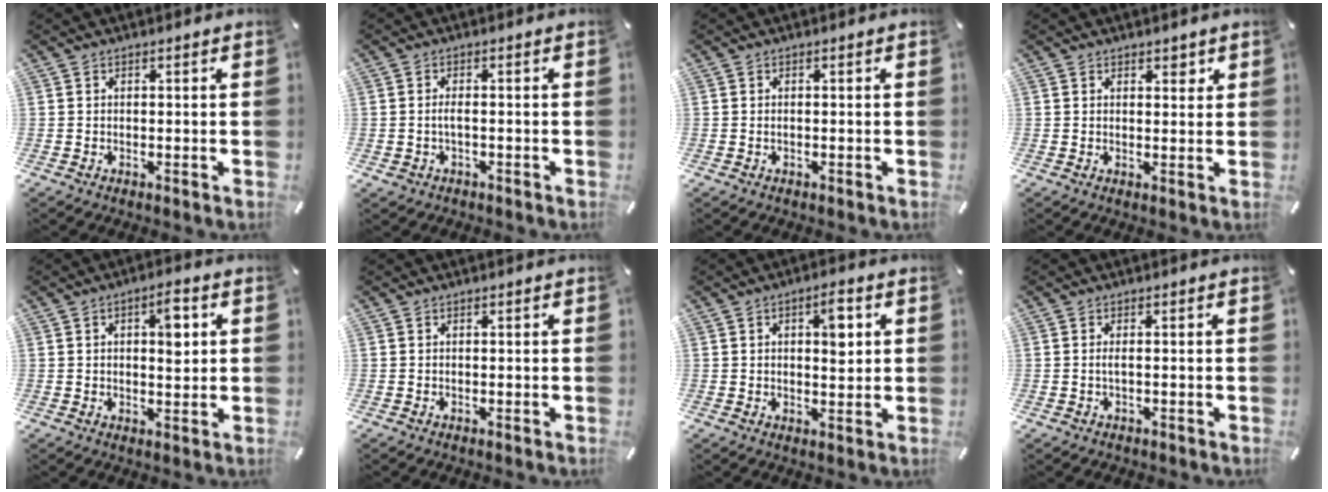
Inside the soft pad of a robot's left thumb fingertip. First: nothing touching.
{"total": 2.5, "force": [-0.4, 1.4, 2.1], "torque": [-0.054, -0.002, -0.013]}
{"total": 0.5, "force": [-0.2, 0.3, 0.4], "torque": [-0.010, -0.001, -0.003]}
{"total": 2.0, "force": [1.4, 1.2, 0.7], "torque": [0.009, -0.010, 0.020]}
{"total": 6.4, "force": [1.7, 3.0, 5.4], "torque": [-0.069, -0.008, 0.020]}
{"total": 0.0}
{"total": 6.2, "force": [1.7, 3.0, 5.2], "torque": [-0.066, -0.008, 0.021]}
{"total": 1.3, "force": [-0.1, 0.5, 1.2], "torque": [-0.025, 0.000, -0.003]}